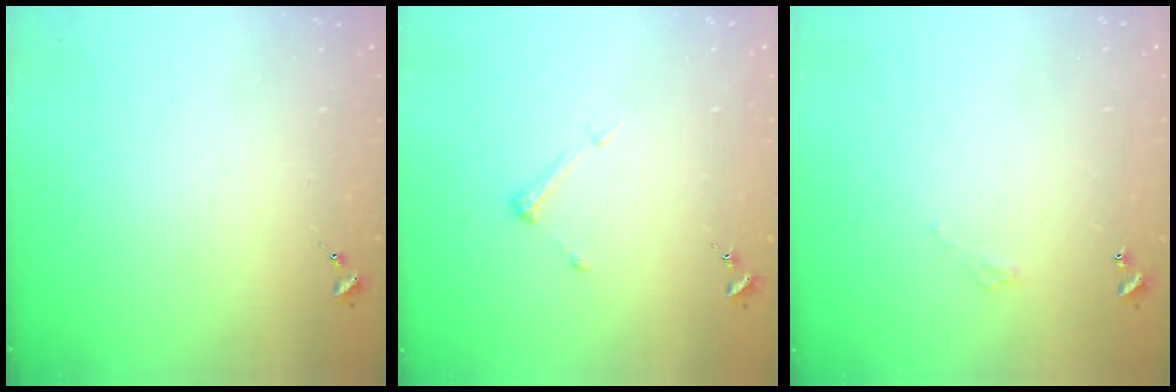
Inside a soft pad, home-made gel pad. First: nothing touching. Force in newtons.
{"total": 5.7, "press": 5.7, "slide": 0.4}
{"total": 2.8, "press": 2.8, "slide": 0.2}